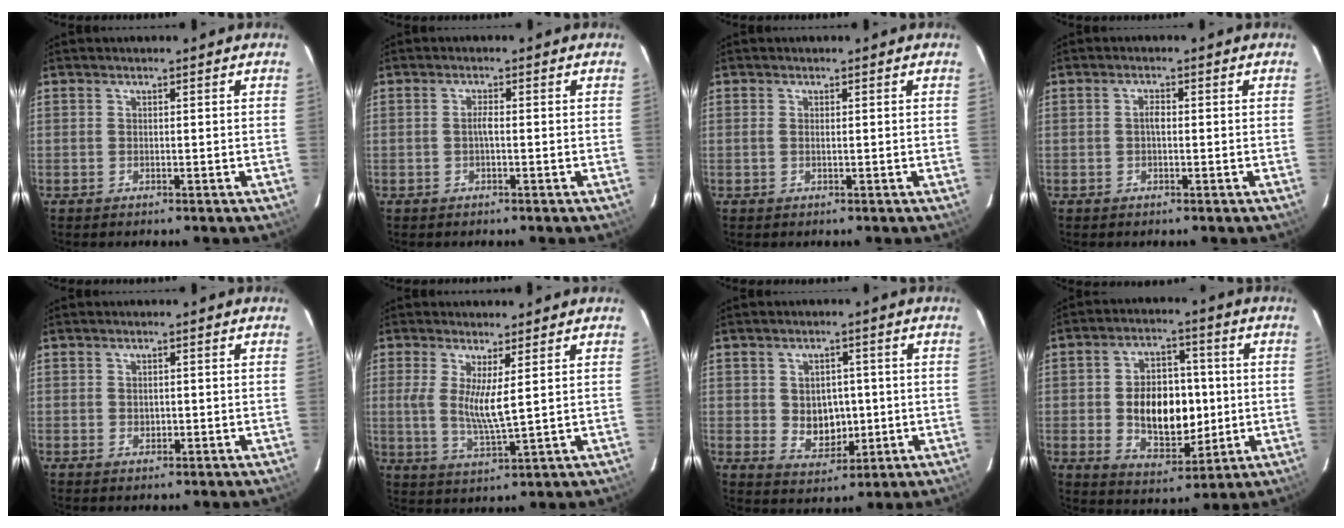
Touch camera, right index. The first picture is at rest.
{"total": 1.3, "force": [-0.3, 0.1, 1.2], "torque": [-0.023, 0.004, -0.008]}
{"total": 0.7, "force": [0.1, 0.1, 0.6], "torque": [-0.017, 0.001, 0.000]}
{"total": 1.5, "force": [-0.1, 0.7, 1.3], "torque": [-0.024, 0.006, -0.005]}
{"total": 1.3, "force": [0.0, 1.1, 0.7], "torque": [-0.010, 0.002, 0.001]}
{"total": 6.8, "force": [1.6, 0.8, 6.5], "torque": [-0.130, -0.016, 0.029]}
{"total": 7.0, "force": [-0.1, 5.7, 4.1], "torque": [-0.075, 0.002, 0.016]}
{"total": 13.5, "force": [-0.7, 8.7, 10.4], "torque": [-0.190, 0.014, 0.007]}